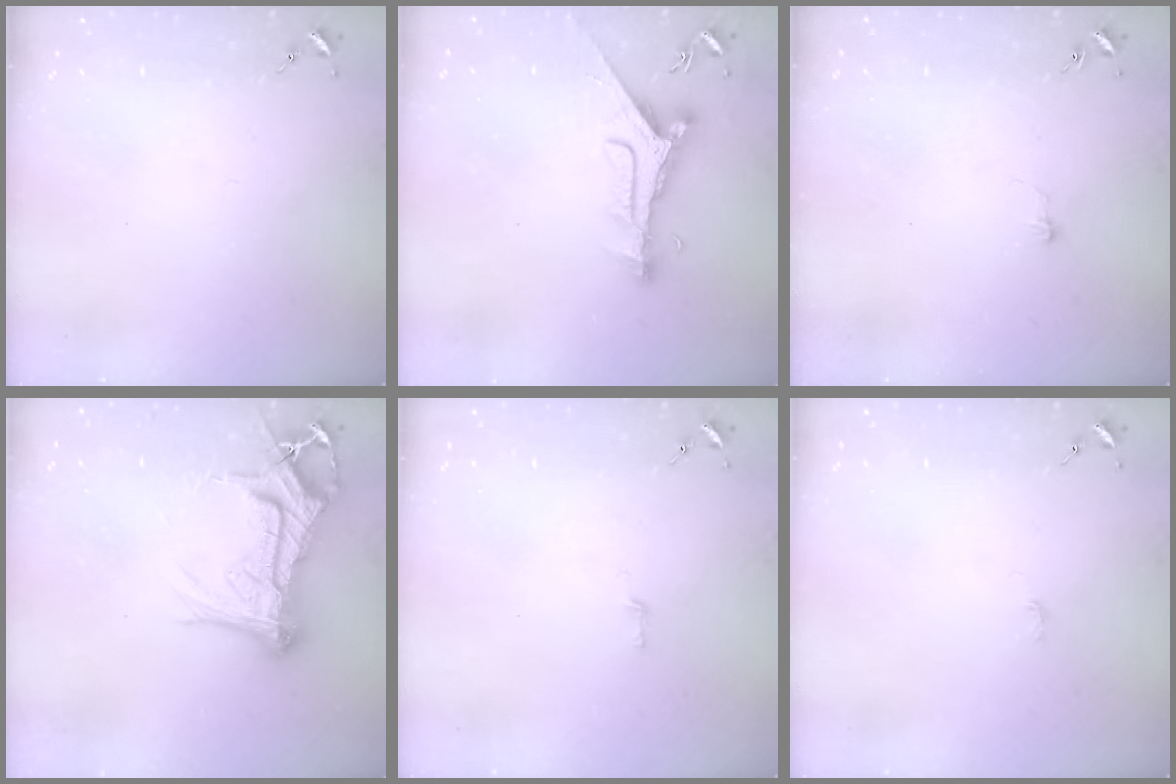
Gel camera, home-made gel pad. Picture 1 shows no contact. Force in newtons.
{"total": 9.5, "press": 9.5, "slide": 0.3}
{"total": 2.9, "press": 2.9, "slide": 0.2}
{"total": 19.0, "press": 18.9, "slide": 1.8}
{"total": 2.6, "press": 2.6, "slide": 0.2}
{"total": 2.7, "press": 2.7, "slide": 0.3}